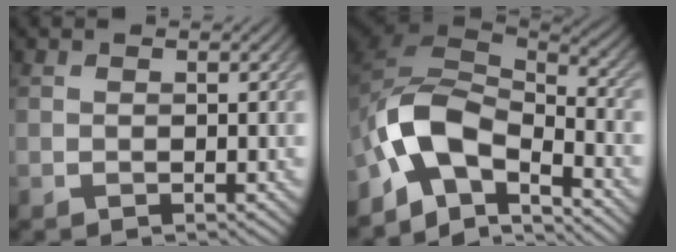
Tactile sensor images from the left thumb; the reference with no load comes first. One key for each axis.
{"total": 10.9, "fx": -5.6, "fy": 5.5, "fz": 7.5, "tx": -0.151, "ty": -0.012, "tz": -0.127}